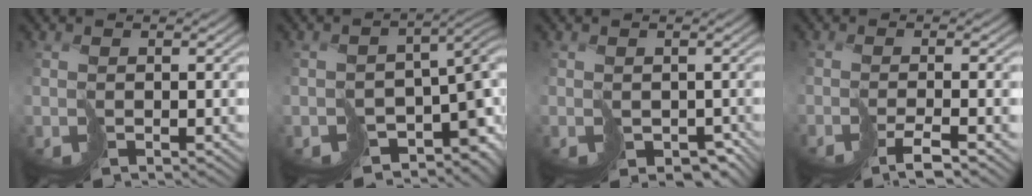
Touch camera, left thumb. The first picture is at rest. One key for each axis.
{"total": 9.0, "fx": -3.9, "fy": 5.1, "fz": 6.2, "tx": -0.095, "ty": -0.037, "tz": -0.027}
{"total": 2.7, "fx": -1.0, "fy": 2.3, "fz": 1.0, "tx": -0.014, "ty": -0.014, "tz": -0.005}
{"total": 3.0, "fx": -2.1, "fy": -0.4, "fz": 2.1, "tx": -0.023, "ty": 0.004, "tz": -0.036}